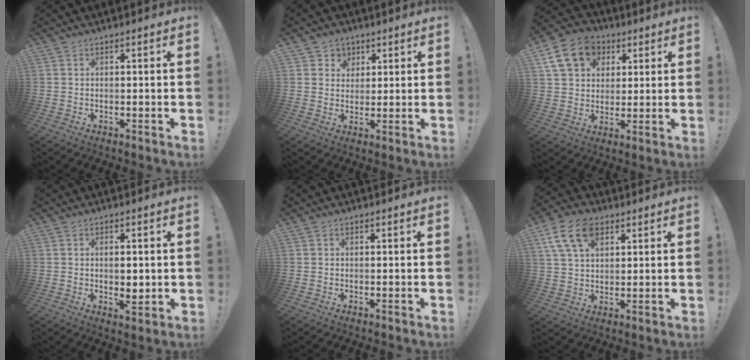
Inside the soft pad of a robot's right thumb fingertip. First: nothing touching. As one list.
[{"total": 5.2, "force": [1.9, 4.9, 0.4], "torque": [-0.006, -0.014, 0.035]}, {"total": 14.8, "force": [5.7, 11.7, 6.9], "torque": [-0.094, -0.014, 0.114]}, {"total": 3.9, "force": [0.3, 1.9, 3.4], "torque": [-0.045, -0.002, 0.003]}, {"total": 0.0}, {"total": 12.7, "force": [6.1, 8.1, 7.7], "torque": [-0.144, -0.010, 0.117]}]